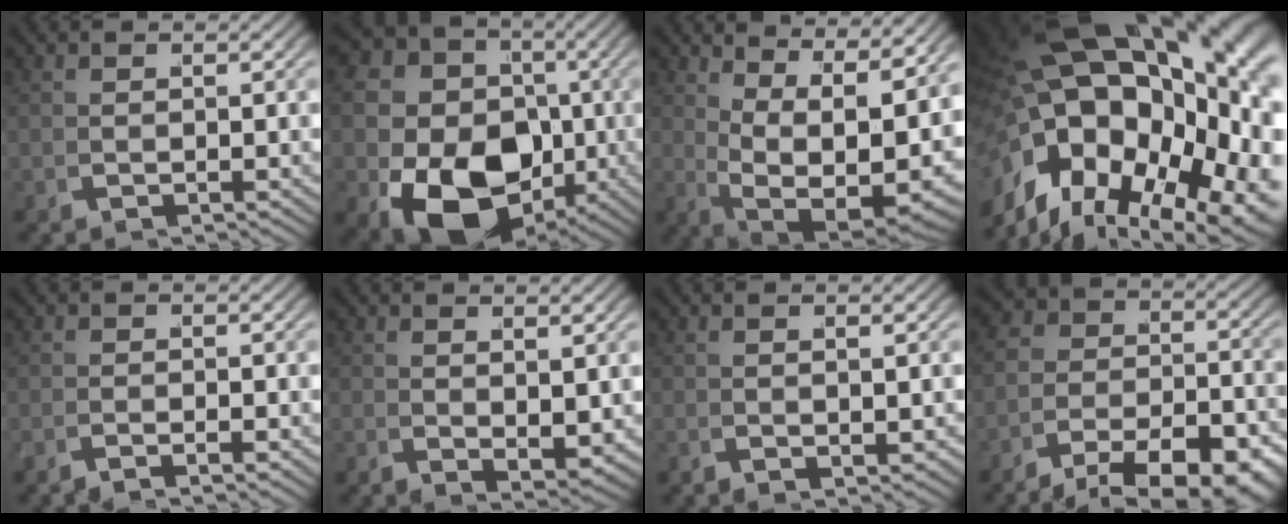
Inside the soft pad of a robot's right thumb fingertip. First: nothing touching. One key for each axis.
{"total": 18.9, "fx": -2.5, "fy": 14.5, "fz": 11.8, "tx": -0.247, "ty": -0.081, "tz": -0.021}
{"total": 13.4, "fx": 0.4, "fy": 8.1, "fz": 10.6, "tx": -0.207, "ty": -0.057, "tz": 0.039}
{"total": 21.8, "fx": 1.3, "fy": 14.0, "fz": 16.7, "tx": -0.287, "ty": -0.045, "tz": 0.028}
{"total": 1.0, "fx": -1.0, "fy": 0.0, "fz": 0.0, "tx": 0.013, "ty": 0.006, "tz": -0.030}
{"total": 2.0, "fx": 0.4, "fy": 0.7, "fz": 1.9, "tx": -0.031, "ty": -0.002, "tz": 0.012}
{"total": 1.2, "fx": -0.6, "fy": 0.4, "fz": 0.9, "tx": -0.013, "ty": 0.008, "tz": -0.014}
{"total": 8.4, "fx": -5.4, "fy": 4.5, "fz": 4.6, "tx": -0.036, "ty": -0.028, "tz": -0.087}